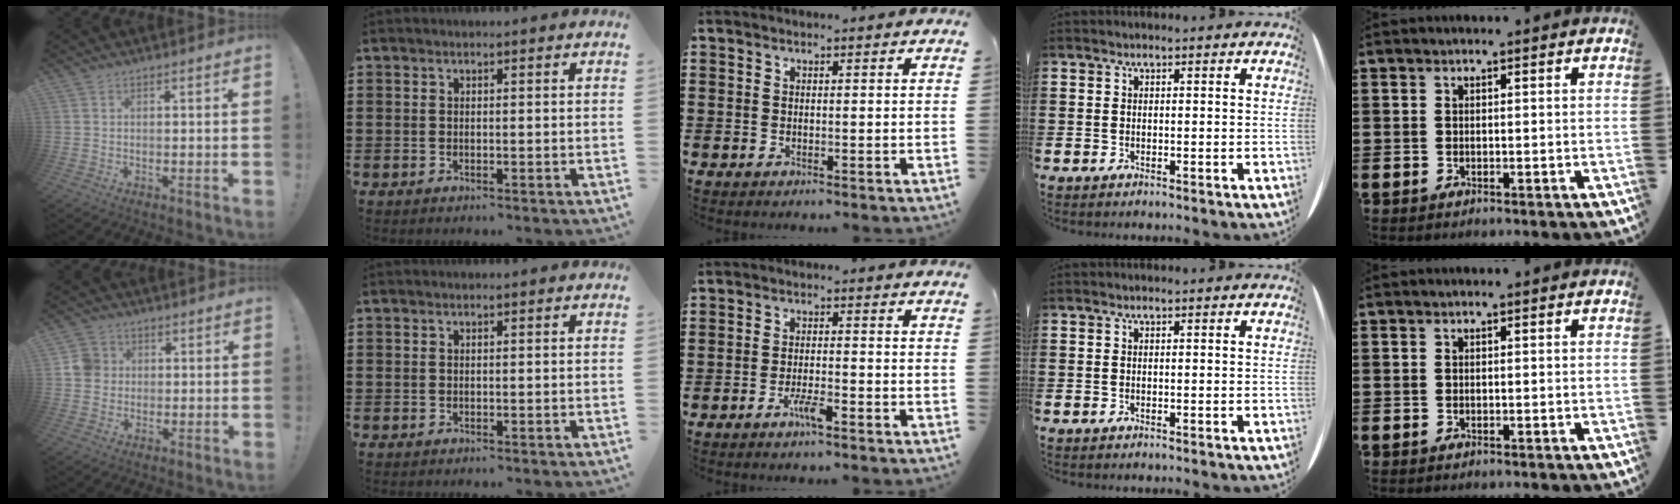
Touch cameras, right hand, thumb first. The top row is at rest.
{"thumb": {"total": 2.9, "force": [0.3, 2.7, 1.0], "torque": [-0.004, 0.003, 0.004]}, "middle": {"total": 2.4, "force": [-1.4, 0.3, 1.8], "torque": [-0.039, -0.003, -0.028]}}